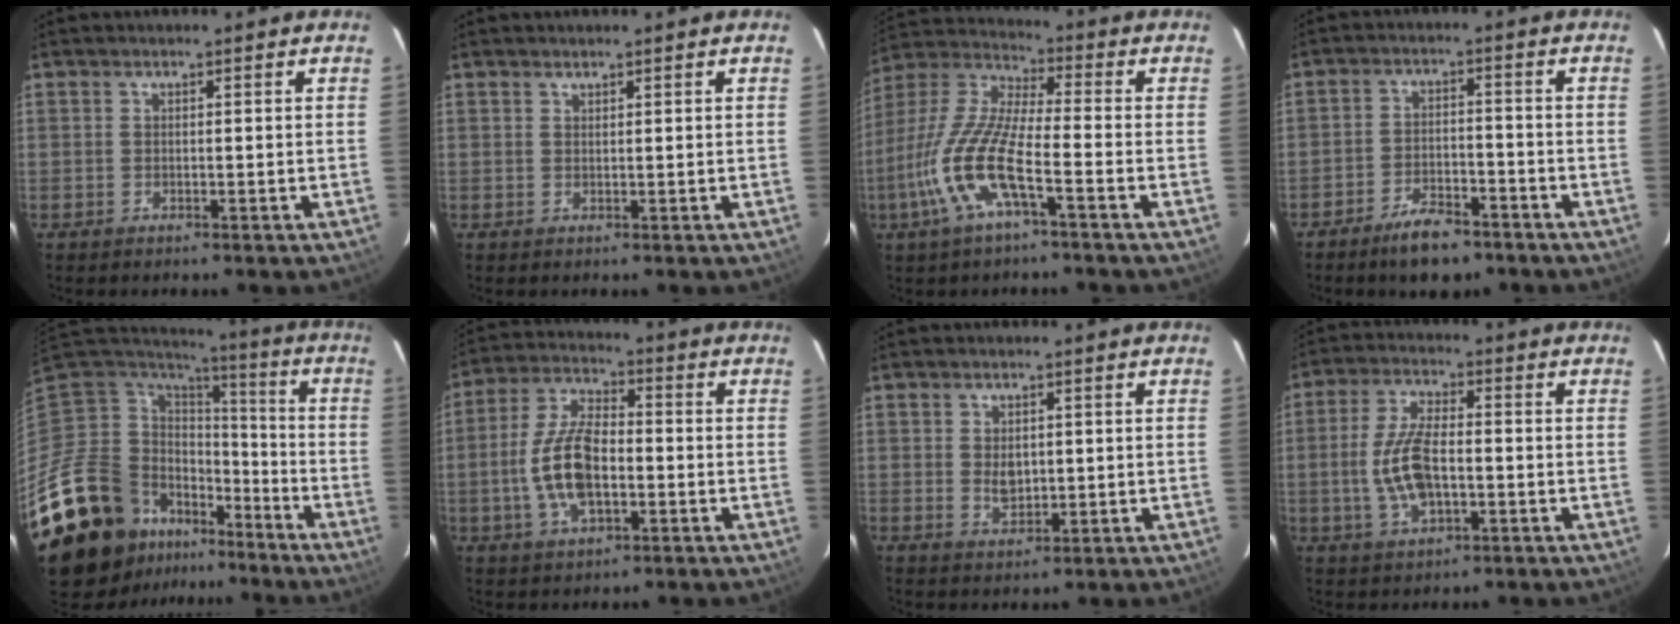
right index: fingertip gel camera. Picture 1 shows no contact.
{"total": 0.6, "force": [0.5, 0.2, 0.1], "torque": [-0.001, 0.002, 0.011]}
{"total": 13.5, "force": [-5.5, 2.4, 12.0], "torque": [-0.261, -0.008, -0.113]}
{"total": 7.8, "force": [-5.9, 3.1, 4.1], "torque": [-0.092, 0.007, -0.094]}
{"total": 19.4, "force": [-12.2, 12.3, 8.8], "torque": [-0.206, 0.001, -0.199]}
{"total": 11.8, "force": [-2.5, 5.6, 10.1], "torque": [-0.212, 0.005, -0.044]}
{"total": 3.5, "force": [0.2, 2.5, 2.5], "torque": [-0.042, -0.004, 0.008]}
{"total": 9.6, "force": [-1.7, 4.3, 8.4], "torque": [-0.176, 0.001, -0.029]}